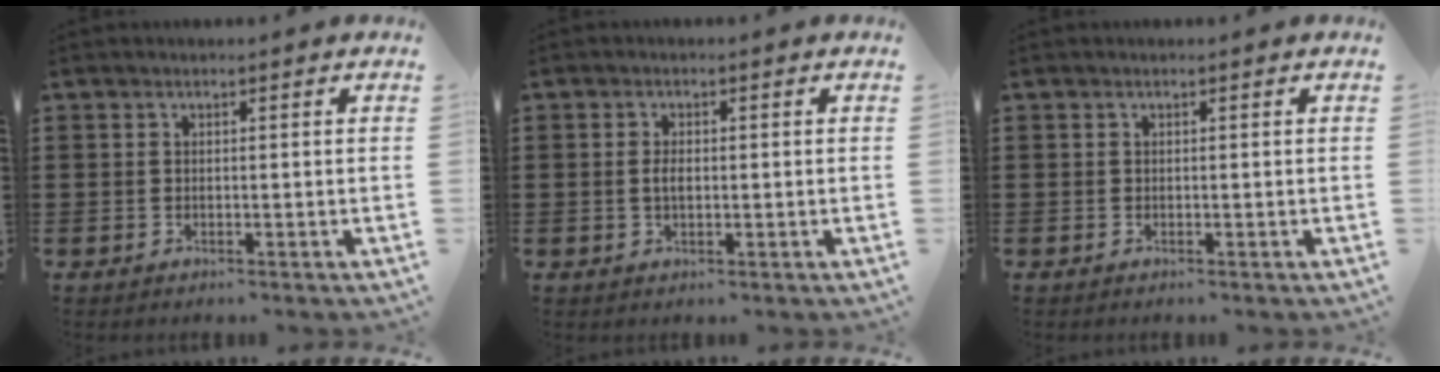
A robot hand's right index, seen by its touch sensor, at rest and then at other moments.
{"total": 2.1, "force": [0.0, 1.0, 1.9], "torque": [-0.038, 0.004, -0.002]}
{"total": 0.0}